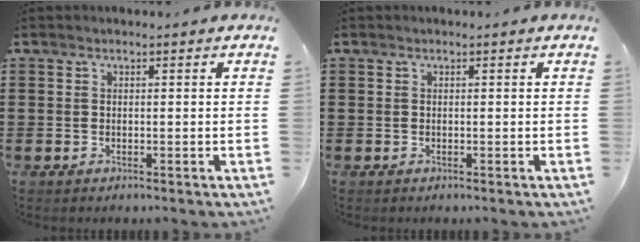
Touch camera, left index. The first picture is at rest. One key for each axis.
{"total": 0.0}